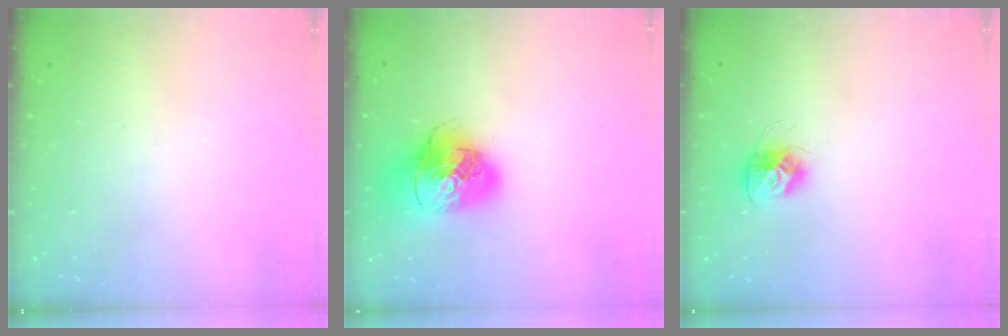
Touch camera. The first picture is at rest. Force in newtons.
{"total": 17.4, "press": 17.2, "slide": 2.7}
{"total": 10.1, "press": 10.1, "slide": 0.7}